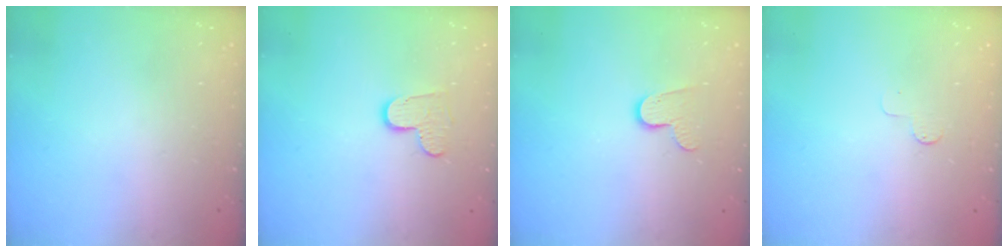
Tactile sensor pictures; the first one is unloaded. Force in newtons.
{"total": 8.3, "press": 8.3, "slide": 0.5}
{"total": 7.4, "press": 7.4, "slide": 0.3}
{"total": 2.6, "press": 2.6, "slide": 0.3}